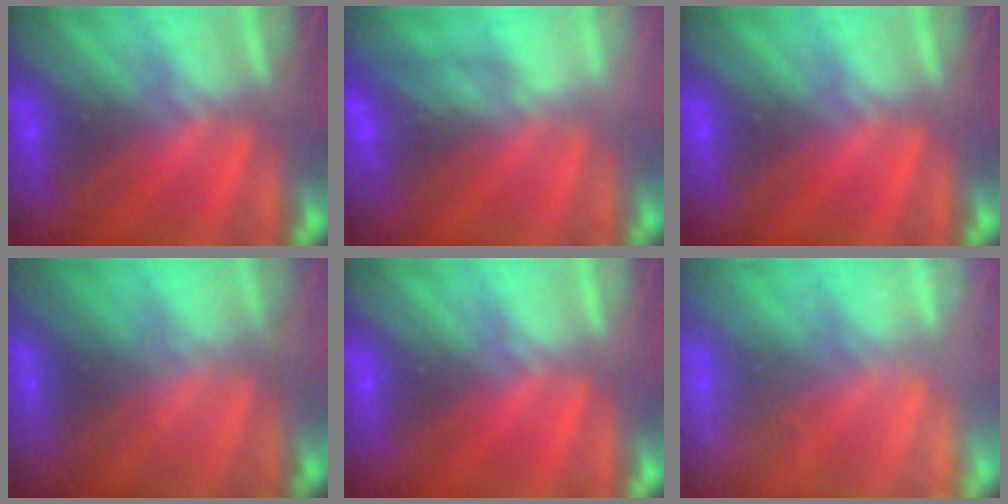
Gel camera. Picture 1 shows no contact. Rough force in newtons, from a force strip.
{"total": 4.6}
{"total": 0.0}
{"total": 2.3}
{"total": 0.0}
{"total": 2.3}